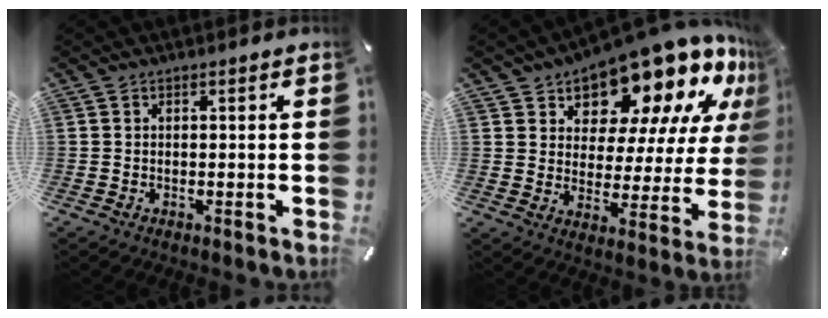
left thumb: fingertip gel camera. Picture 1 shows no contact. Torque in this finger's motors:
{"motor_torque": [2.50, 2.51, 1.44, -1.33, 0.13]}